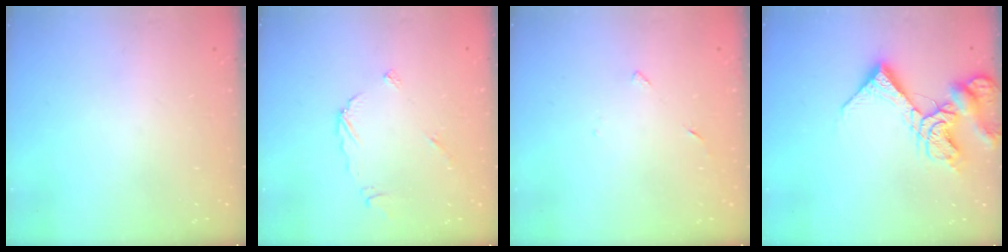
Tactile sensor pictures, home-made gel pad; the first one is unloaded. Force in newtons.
{"total": 4.9, "press": 4.9, "slide": 0.4}
{"total": 2.7, "press": 2.6, "slide": 0.3}
{"total": 13.8, "press": 13.7, "slide": 1.7}